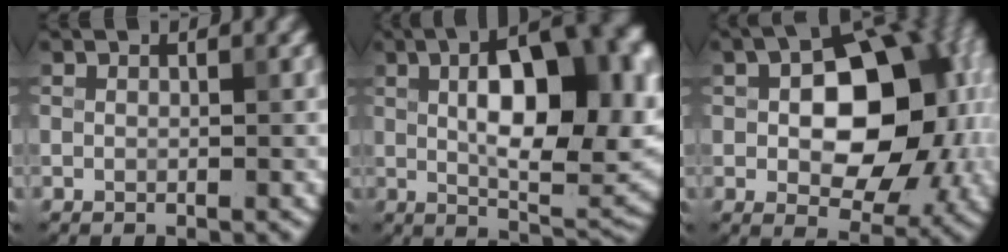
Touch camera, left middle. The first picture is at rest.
{"total": 12.3, "force": [2.3, 5.3, 10.8], "torque": [-0.139, 0.007, 0.040]}
{"total": 13.0, "force": [0.4, 7.8, 10.3], "torque": [-0.120, 0.013, 0.012]}